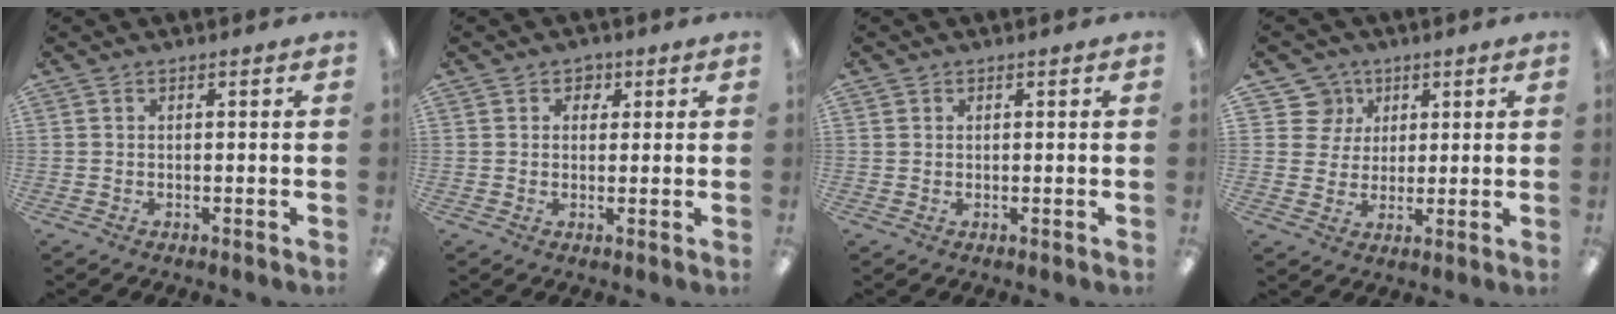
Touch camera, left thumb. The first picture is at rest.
{"total": 2.6, "force": [1.3, 2.2, 0.6], "torque": [0.007, -0.003, 0.018]}
{"total": 0.8, "force": [0.4, 0.7, -0.1], "torque": [0.002, 0.004, 0.007]}
{"total": 8.2, "force": [3.7, 7.3, 0.7], "torque": [-0.018, -0.015, 0.074]}